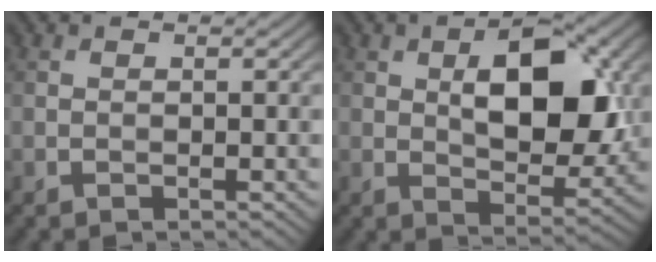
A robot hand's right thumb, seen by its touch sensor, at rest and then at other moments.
{"total": 10.7, "force": [2.0, 5.6, 8.9], "torque": [-0.137, 0.001, 0.032]}